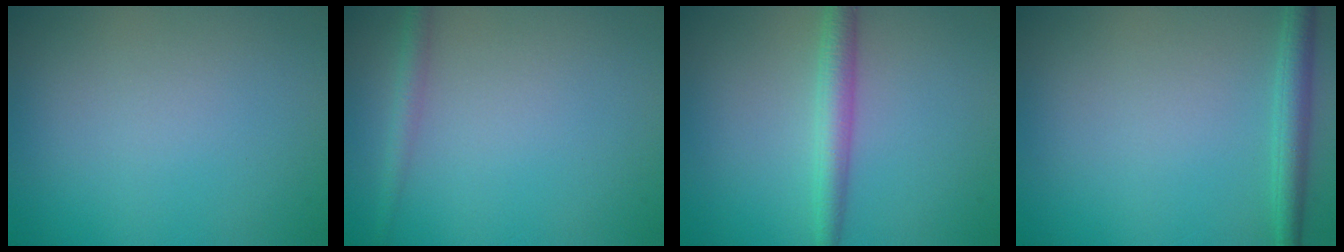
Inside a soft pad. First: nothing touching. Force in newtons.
{"total": 1.4, "press": 1.4, "slide": 0.0}
{"total": 2.7, "press": 2.7, "slide": 0.1}
{"total": 2.3, "press": 2.3, "slide": 0.1}